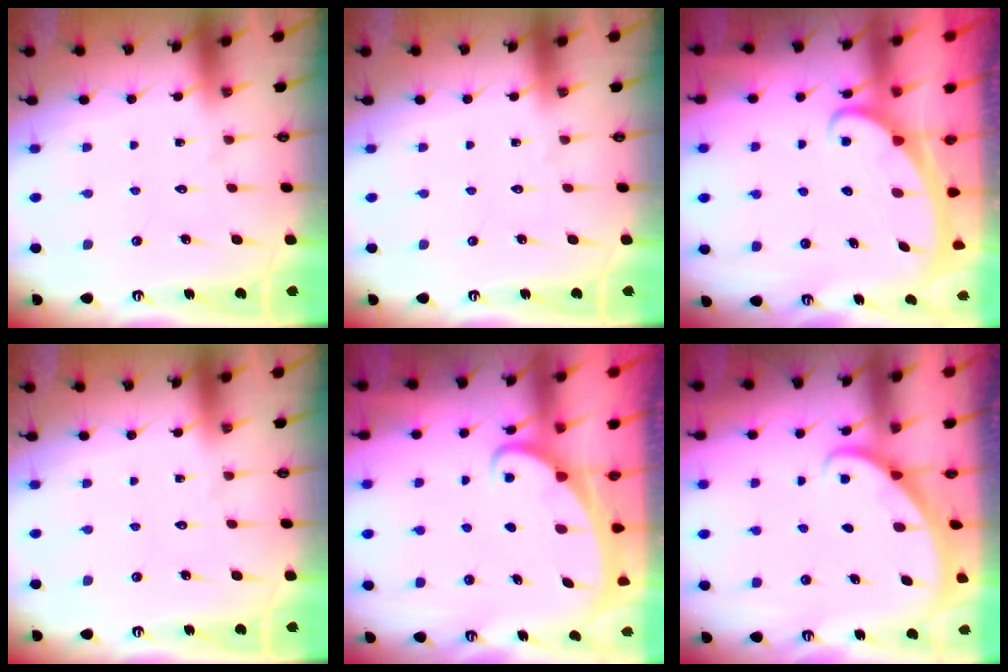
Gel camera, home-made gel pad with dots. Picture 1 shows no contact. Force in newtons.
{"total": 0.0}
{"total": 2.3, "press": 2.3, "slide": 0.3}
{"total": 0.0}
{"total": 1.9, "press": 1.9, "slide": 0.2}
{"total": 2.1, "press": 2.1, "slide": 0.1}